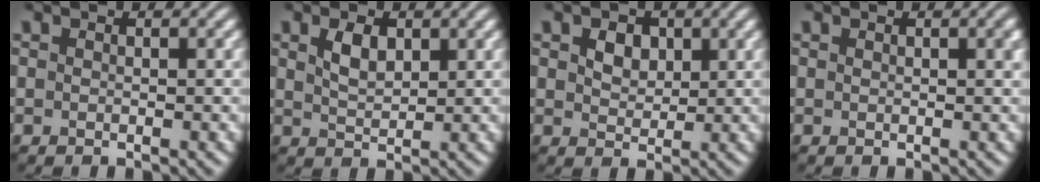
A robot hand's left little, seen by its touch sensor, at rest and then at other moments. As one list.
[{"total": 2.5, "force": [1.2, 1.4, 1.8], "torque": [-0.041, 0.000, 0.026]}, {"total": 2.6, "force": [1.1, 1.8, 1.5], "torque": [-0.033, 0.001, 0.014]}, {"total": 1.0, "force": [0.5, 0.3, 0.8], "torque": [-0.011, 0.000, 0.009]}]